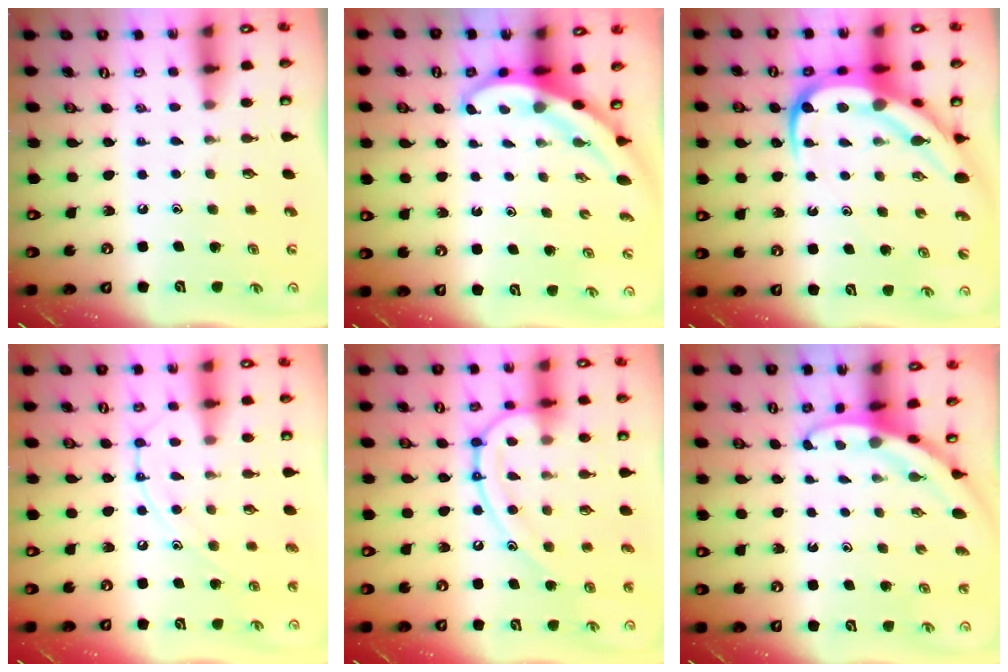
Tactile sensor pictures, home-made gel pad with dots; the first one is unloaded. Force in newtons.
{"total": 3.8, "press": 3.7, "slide": 0.2}
{"total": 14.7, "press": 14.7, "slide": 1.5}
{"total": 12.0, "press": 12.0, "slide": 1.0}
{"total": 14.7, "press": 14.6, "slide": 1.4}
{"total": 2.9, "press": 2.9, "slide": 0.2}